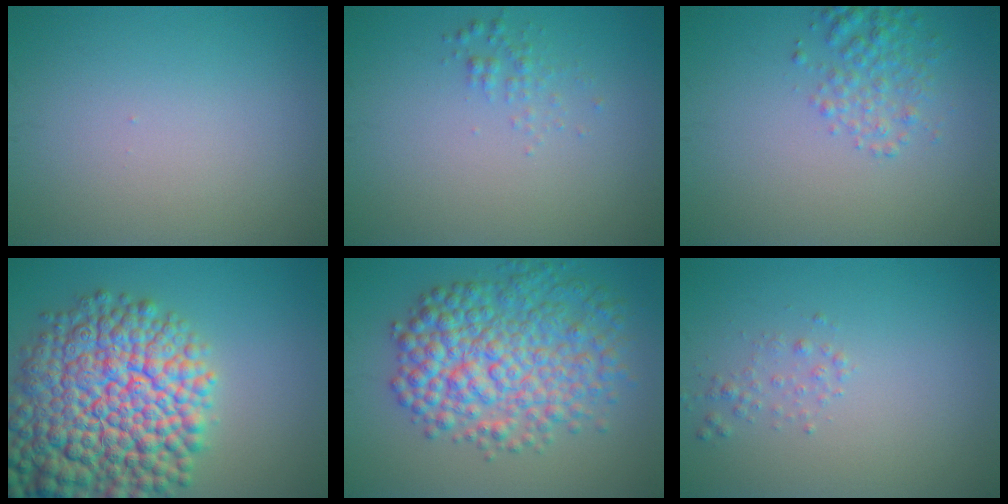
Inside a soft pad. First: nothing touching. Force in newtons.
{"total": 1.1, "press": 1.1, "slide": 0.0}
{"total": 2.6, "press": 2.6, "slide": 0.1}
{"total": 14.9, "press": 14.8, "slide": 0.7}
{"total": 8.5, "press": 8.5, "slide": 0.1}
{"total": 1.0, "press": 1.0, "slide": 0.0}